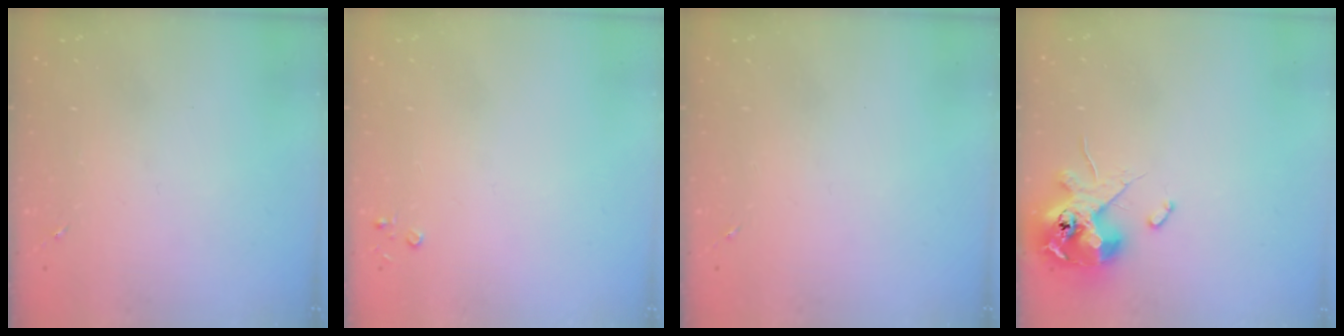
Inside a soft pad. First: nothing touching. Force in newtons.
{"total": 2.2, "press": 2.2, "slide": 0.3}
{"total": 0.0}
{"total": 12.4, "press": 12.2, "slide": 2.1}